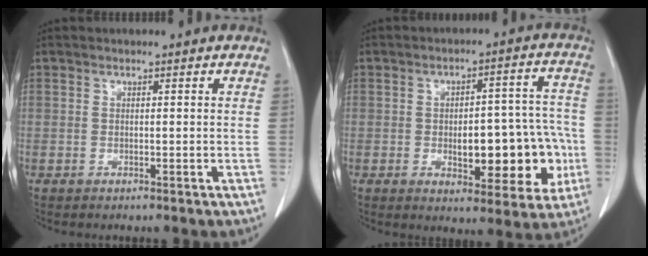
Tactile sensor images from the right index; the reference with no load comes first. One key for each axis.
{"total": 13.2, "fx": -2.9, "fy": 5.3, "fz": 11.7, "tx": -0.135, "ty": 0.030, "tz": -0.024}